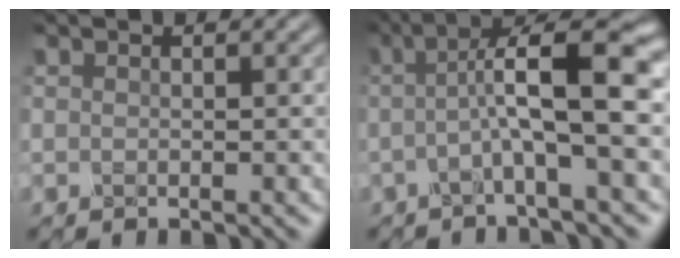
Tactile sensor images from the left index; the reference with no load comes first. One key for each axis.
{"total": 7.5, "fx": -0.1, "fy": 1.6, "fz": 7.3, "tx": -0.110, "ty": 0.018, "tz": -0.013}